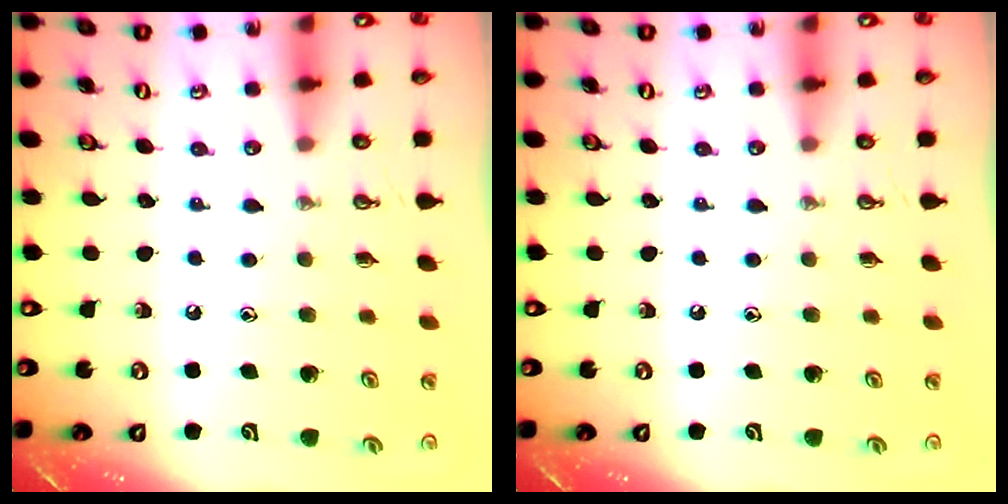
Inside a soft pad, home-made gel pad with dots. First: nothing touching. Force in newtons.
{"total": 0.0}